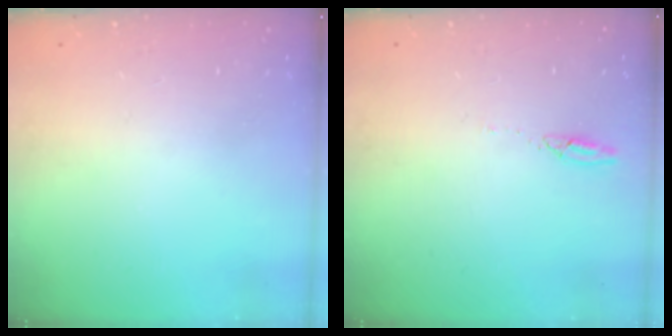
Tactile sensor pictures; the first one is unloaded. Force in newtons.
{"total": 2.7, "press": 2.7, "slide": 0.2}